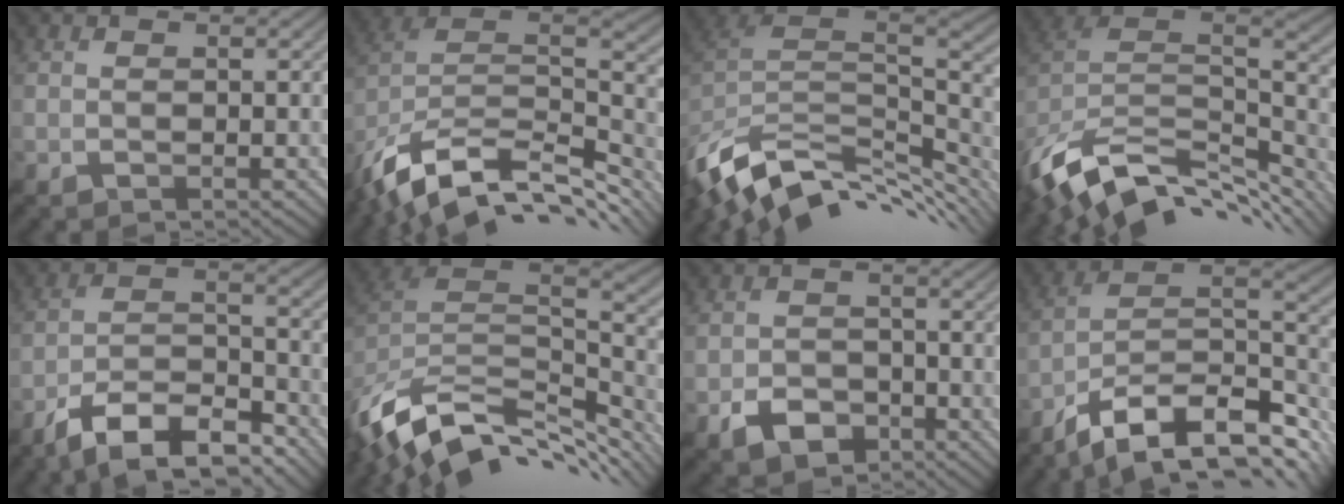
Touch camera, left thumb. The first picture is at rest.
{"total": 14.9, "force": [-8.7, 7.6, 9.4], "torque": [-0.223, -0.024, -0.138]}
{"total": 13.5, "force": [-6.7, 7.4, 9.2], "torque": [-0.220, -0.016, -0.110]}
{"total": 13.5, "force": [-7.4, 7.4, 8.5], "torque": [-0.202, -0.025, -0.111]}
{"total": 12.6, "force": [-9.5, 4.0, 7.3], "torque": [-0.134, -0.001, -0.179]}
{"total": 14.1, "force": [-7.8, 8.0, 8.6], "torque": [-0.214, -0.026, -0.121]}
{"total": 4.3, "force": [-2.6, 2.9, 1.9], "torque": [-0.038, -0.007, -0.051]}
{"total": 15.2, "force": [-8.9, 6.2, 10.7], "torque": [-0.231, -0.014, -0.144]}